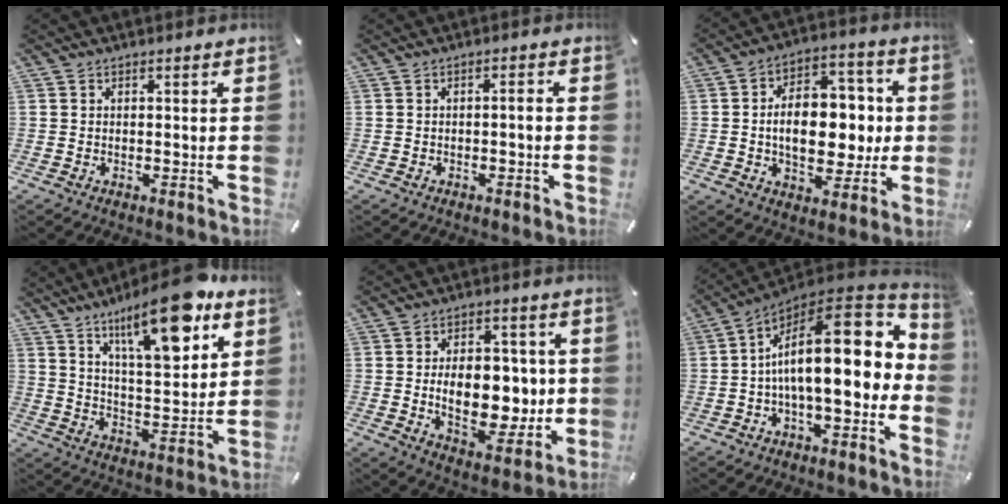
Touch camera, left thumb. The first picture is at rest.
{"total": 1.5, "force": [-0.6, 0.3, 1.4], "torque": [-0.025, 0.002, -0.012]}
{"total": 15.4, "force": [-0.2, 10.7, 11.0], "torque": [-0.168, 0.007, 0.002]}
{"total": 18.0, "force": [11.4, 6.0, 12.6], "torque": [-0.194, -0.057, 0.183]}
{"total": 15.3, "force": [0.0, 9.7, 11.9], "torque": [-0.173, -0.005, 0.005]}
{"total": 20.7, "force": [1.9, 7.8, 19.1], "torque": [-0.320, -0.034, 0.027]}